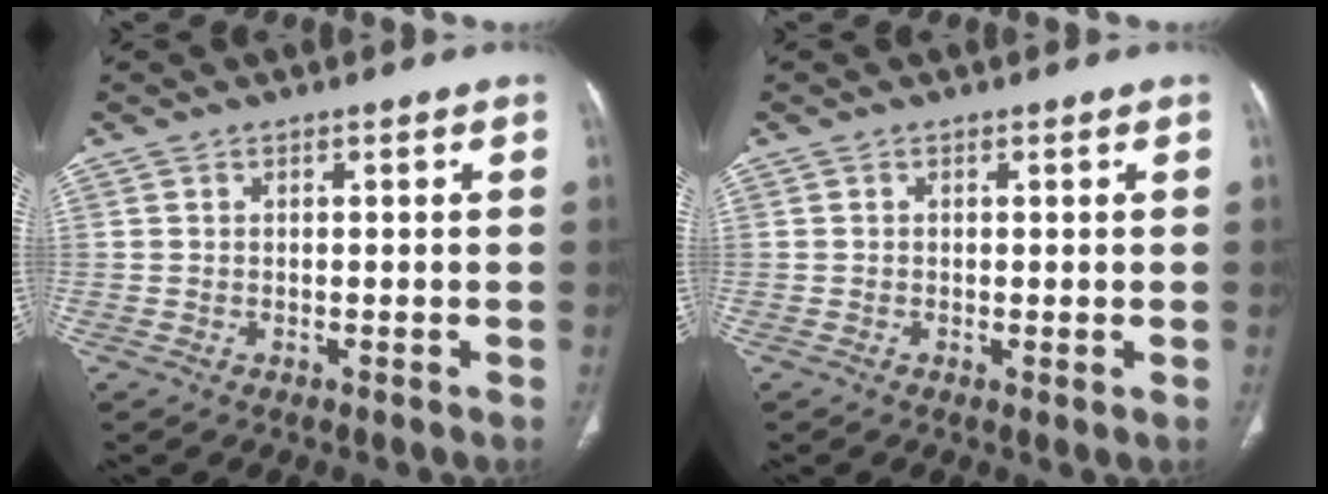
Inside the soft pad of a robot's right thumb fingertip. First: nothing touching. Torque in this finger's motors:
{"motor_torque": [-0.02, -0.11, -0.45, -0.13, -0.04]}